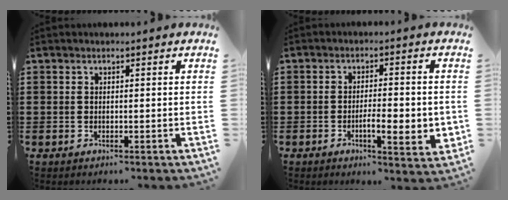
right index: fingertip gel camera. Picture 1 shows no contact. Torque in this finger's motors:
{"motor_torque": [0.28, -0.07, 0.58, 0.09]}